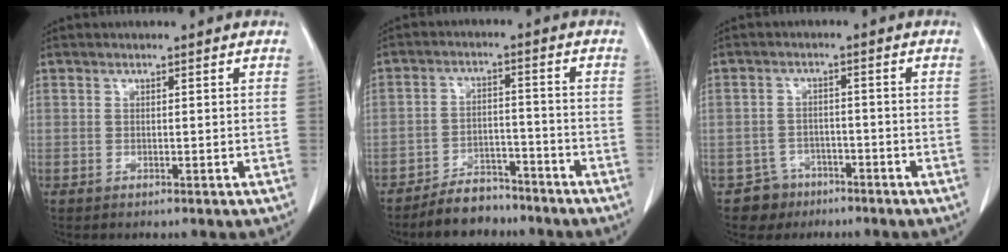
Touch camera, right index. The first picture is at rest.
{"total": 6.4, "force": [-5.6, 3.0, 1.1], "torque": [-0.014, 0.004, -0.094]}
{"total": 4.4, "force": [-2.8, 3.3, -0.5], "torque": [0.015, 0.015, -0.043]}